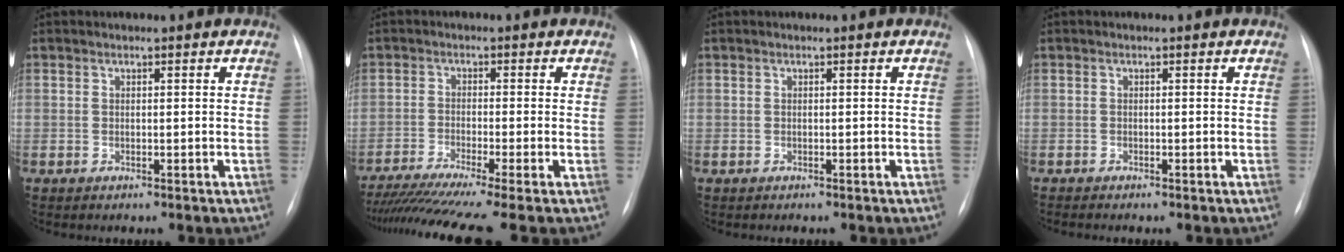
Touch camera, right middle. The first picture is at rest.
{"total": 12.6, "force": [-10.1, -1.4, 7.4], "torque": [-0.116, -0.032, -0.161]}
{"total": 0.0}
{"total": 0.6, "force": [-0.5, -0.2, 0.2], "torque": [-0.004, -0.002, -0.012]}